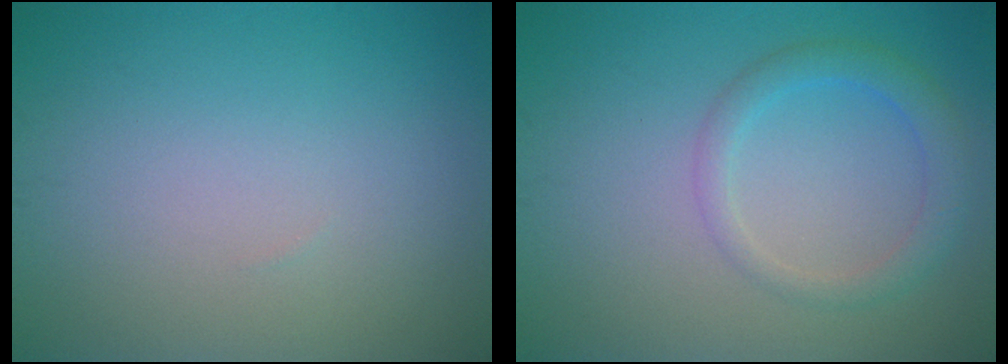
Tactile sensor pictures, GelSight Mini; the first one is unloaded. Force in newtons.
{"total": 2.7, "press": 2.7, "slide": 0.1}